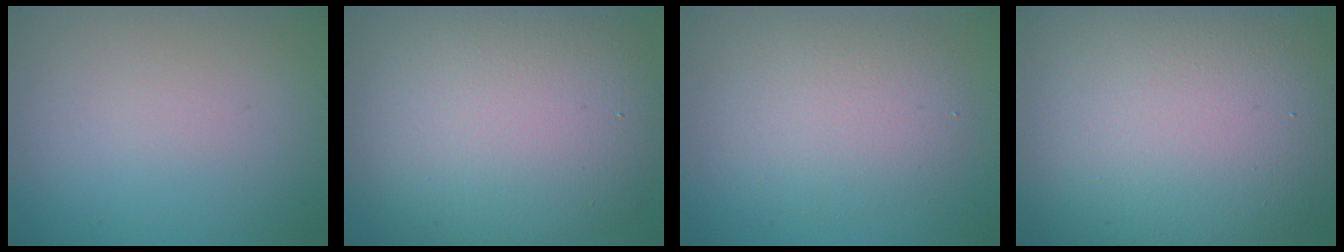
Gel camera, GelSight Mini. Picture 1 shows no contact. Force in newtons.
{"total": 13.5, "press": 13.4, "slide": 0.7}
{"total": 4.0, "press": 4.0, "slide": 0.1}
{"total": 18.1, "press": 18.1, "slide": 0.8}